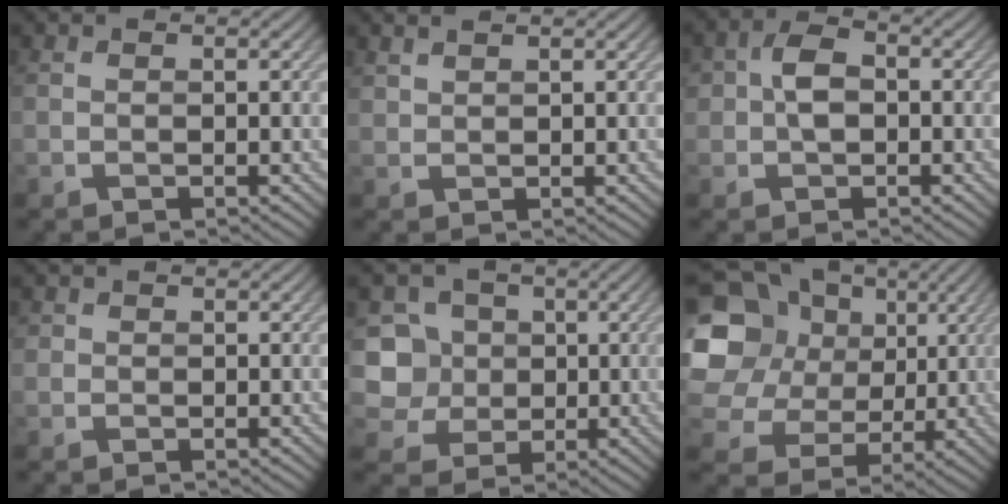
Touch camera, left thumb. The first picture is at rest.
{"total": 1.2, "force": [1.1, 0.2, 0.4], "torque": [-0.012, 0.002, 0.028]}
{"total": 4.2, "force": [-0.2, 3.0, 2.9], "torque": [-0.053, 0.005, -0.012]}
{"total": 1.0, "force": [0.3, 0.9, 0.2], "torque": [0.001, -0.002, 0.002]}
{"total": 8.0, "force": [0.8, 7.4, 3.0], "torque": [-0.105, 0.008, -0.008]}
{"total": 15.0, "force": [4.5, 12.1, 7.6], "torque": [-0.236, 0.041, 0.084]}